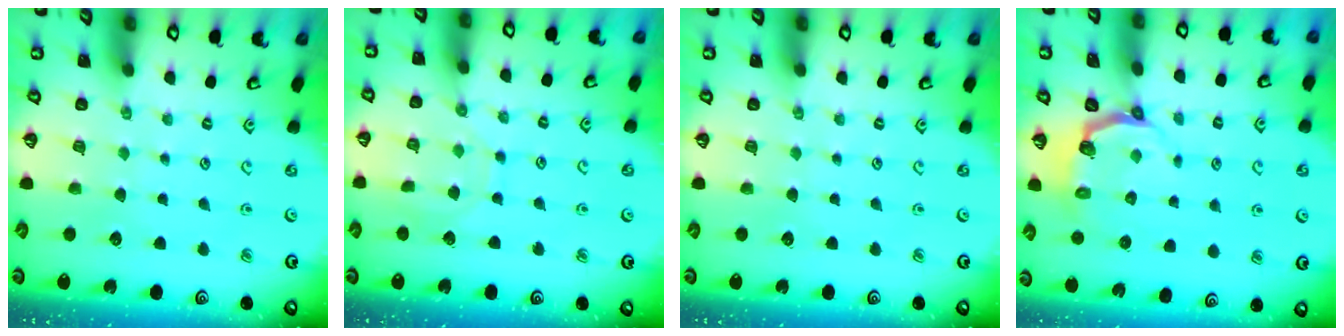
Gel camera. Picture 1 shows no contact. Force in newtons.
{"total": 8.9, "press": 8.9, "slide": 0.6}
{"total": 0.0}
{"total": 4.1, "press": 2.7, "slide": 3.0}